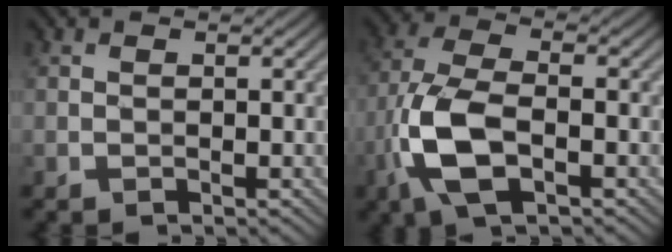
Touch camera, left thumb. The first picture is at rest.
{"total": 9.0, "force": [-3.3, 3.6, 7.5], "torque": [-0.174, 0.002, -0.075]}